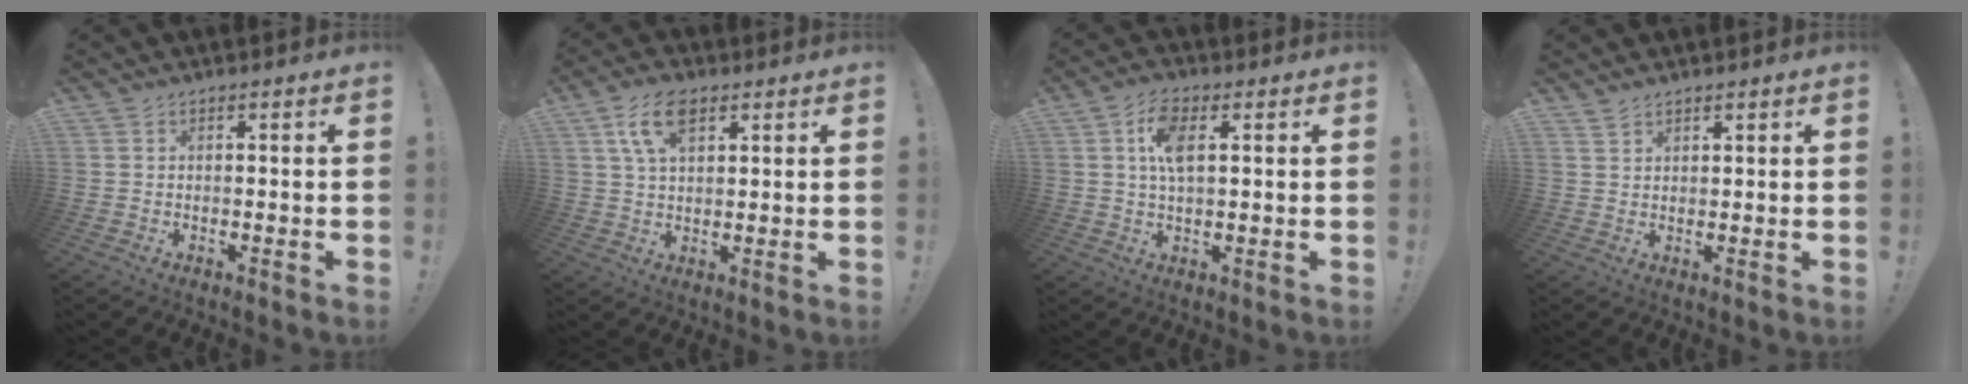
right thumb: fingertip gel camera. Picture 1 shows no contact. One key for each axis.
{"total": 9.4, "fx": 4.5, "fy": 4.9, "fz": 6.7, "tx": -0.131, "ty": 0.002, "tz": 0.083}
{"total": 8.1, "fx": 2.2, "fy": 3.9, "fz": 6.7, "tx": -0.115, "ty": -0.002, "tz": 0.035}
{"total": 2.0, "fx": 1.8, "fy": 0.8, "fz": 0.5, "tx": -0.002, "ty": -0.014, "tz": 0.034}